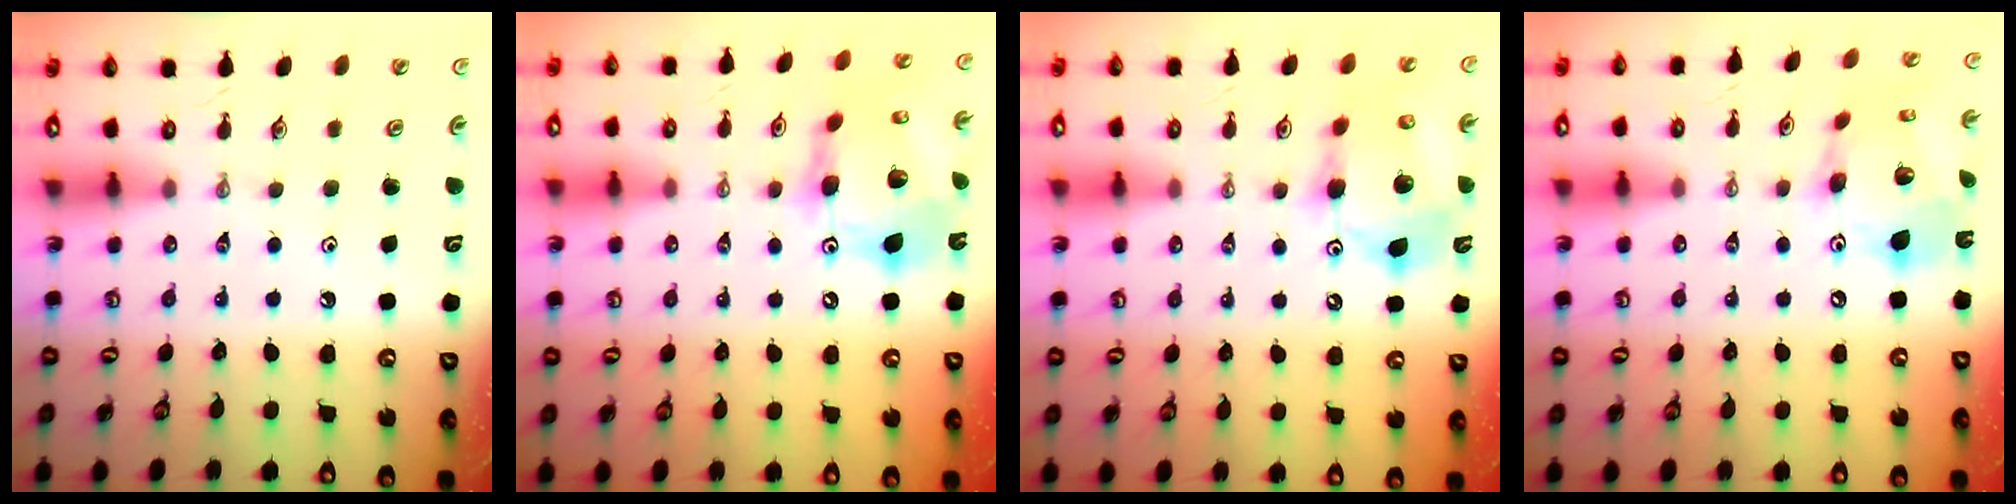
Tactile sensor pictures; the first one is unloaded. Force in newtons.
{"total": 17.3, "press": 17.2, "slide": 1.8}
{"total": 14.7, "press": 14.4, "slide": 2.6}
{"total": 16.8, "press": 16.7, "slide": 1.8}